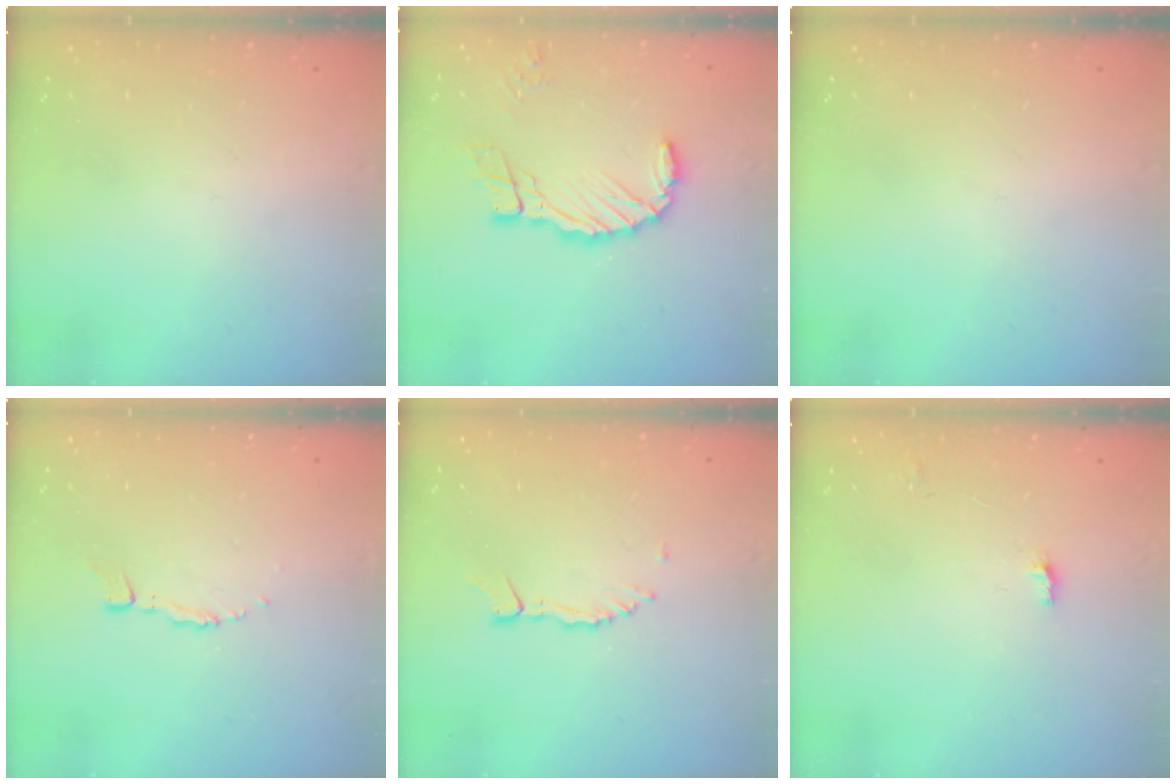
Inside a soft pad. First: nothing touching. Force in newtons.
{"total": 9.9, "press": 9.8, "slide": 1.0}
{"total": 0.0}
{"total": 3.3, "press": 3.3, "slide": 0.3}
{"total": 1.7, "press": 1.7, "slide": 0.2}
{"total": 2.9, "press": 2.9, "slide": 0.1}